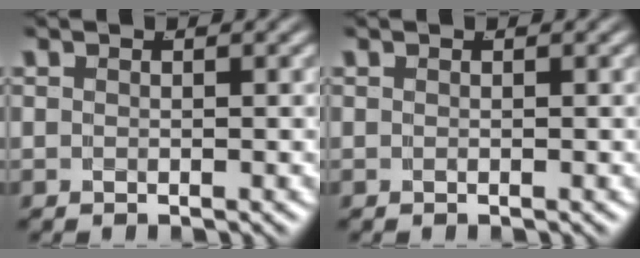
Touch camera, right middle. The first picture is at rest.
{"total": 0.0}